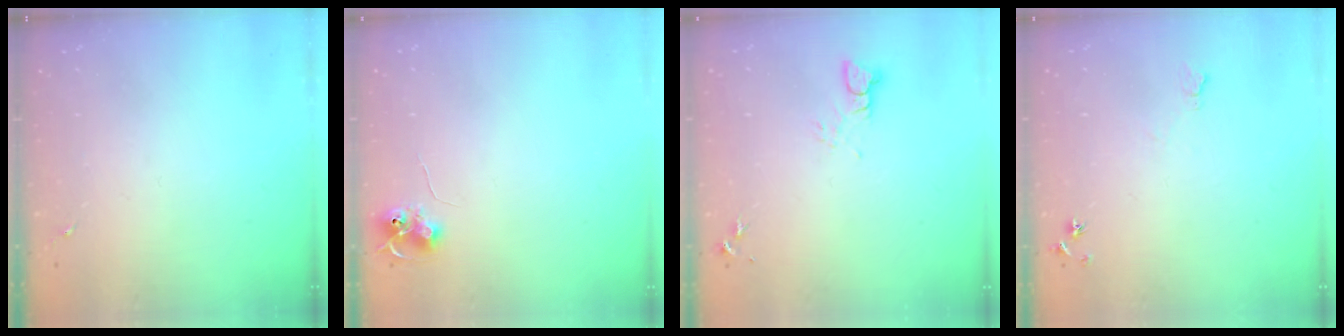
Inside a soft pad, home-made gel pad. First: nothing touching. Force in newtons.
{"total": 7.9, "press": 7.8, "slide": 0.9}
{"total": 3.3, "press": 3.3, "slide": 0.4}
{"total": 6.5, "press": 6.4, "slide": 0.8}